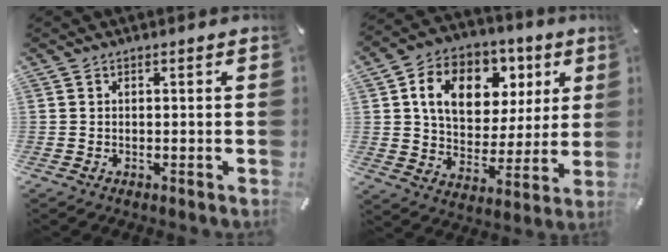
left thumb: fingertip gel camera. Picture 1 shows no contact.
{"total": 14.9, "force": [6.1, 11.1, 7.8], "torque": [-0.127, -0.014, 0.114]}